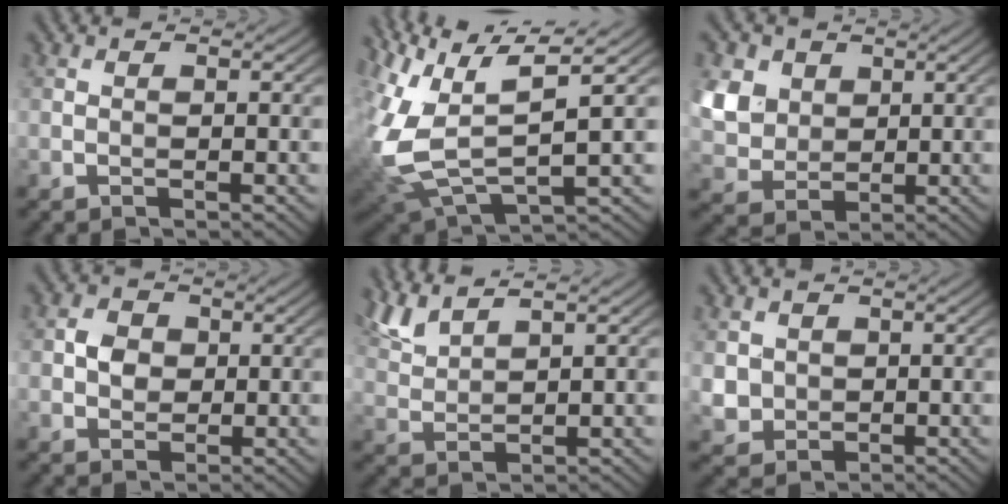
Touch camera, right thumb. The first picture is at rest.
{"total": 11.6, "force": [3.4, 5.1, 9.9], "torque": [-0.248, -0.018, 0.077]}
{"total": 7.2, "force": [2.4, 5.9, 3.4], "torque": [-0.127, 0.001, 0.048]}
{"total": 2.8, "force": [0.2, 2.5, 1.2], "torque": [-0.028, 0.001, -0.002]}
{"total": 5.2, "force": [4.2, 1.0, 2.8], "torque": [-0.078, 0.012, 0.093]}
{"total": 3.1, "force": [0.5, 3.0, 0.8], "torque": [-0.037, -0.009, 0.010]}